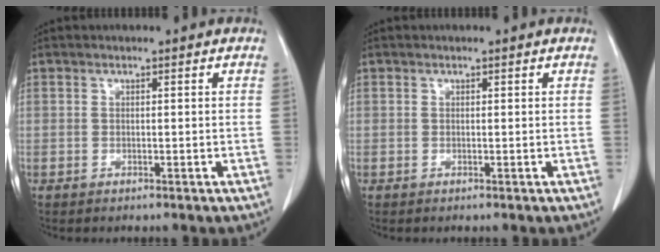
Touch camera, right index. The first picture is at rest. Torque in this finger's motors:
{"motor_torque": [0.03, -0.05, 0.03, 0.01]}